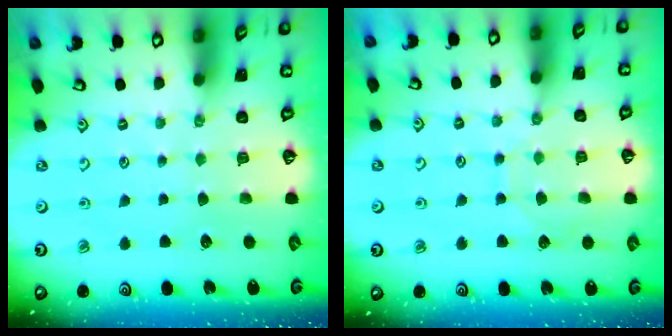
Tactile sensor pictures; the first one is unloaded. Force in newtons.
{"total": 7.8, "press": 7.8, "slide": 0.6}